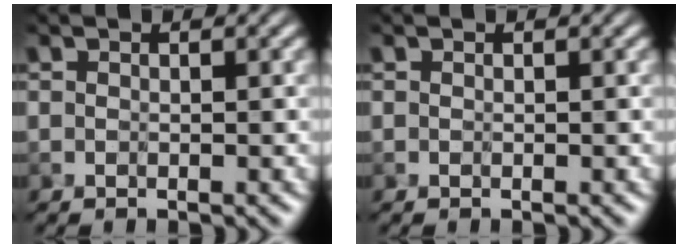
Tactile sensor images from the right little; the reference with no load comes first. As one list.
[{"total": 0.0}]